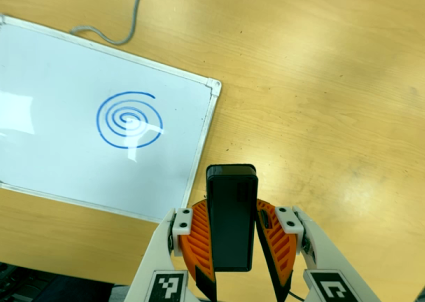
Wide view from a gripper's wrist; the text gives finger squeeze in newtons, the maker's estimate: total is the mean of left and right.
{"total": 7.0, "left": 6.0, "right": 8.0}